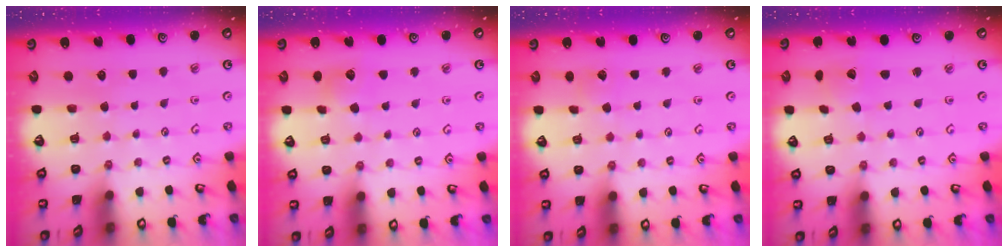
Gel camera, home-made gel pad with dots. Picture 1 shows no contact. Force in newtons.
{"total": 6.3, "press": 6.3, "slide": 0.5}
{"total": 2.0, "press": 2.0, "slide": 0.1}
{"total": 2.1, "press": 2.1, "slide": 0.2}